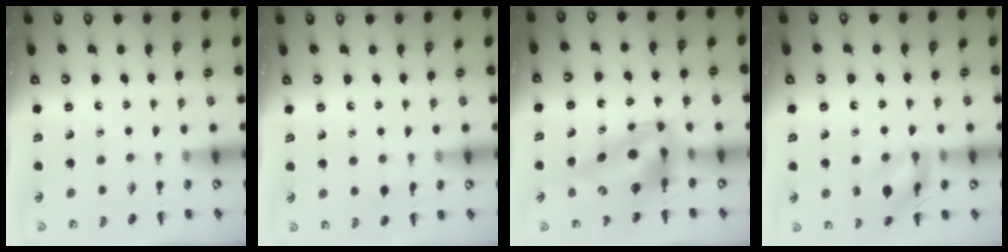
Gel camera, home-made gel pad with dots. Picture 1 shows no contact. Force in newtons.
{"total": 4.4, "press": 4.1, "slide": 1.7}
{"total": 12.3, "press": 11.8, "slide": 3.6}
{"total": 13.8, "press": 13.8, "slide": 1.5}